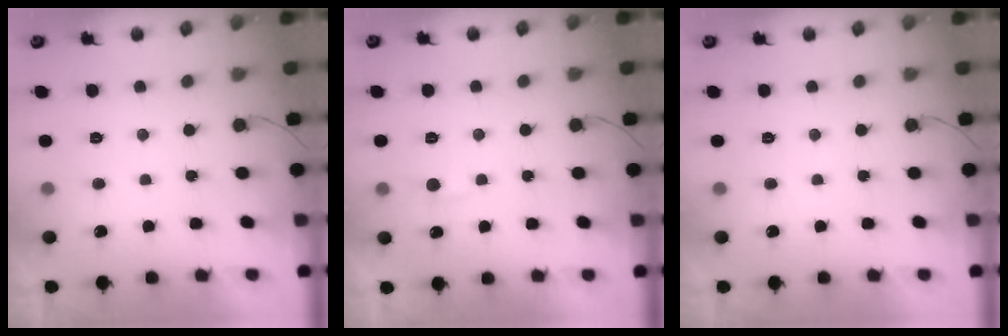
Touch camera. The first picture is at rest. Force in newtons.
{"total": 3.4, "press": 3.3, "slide": 0.5}
{"total": 0.0}